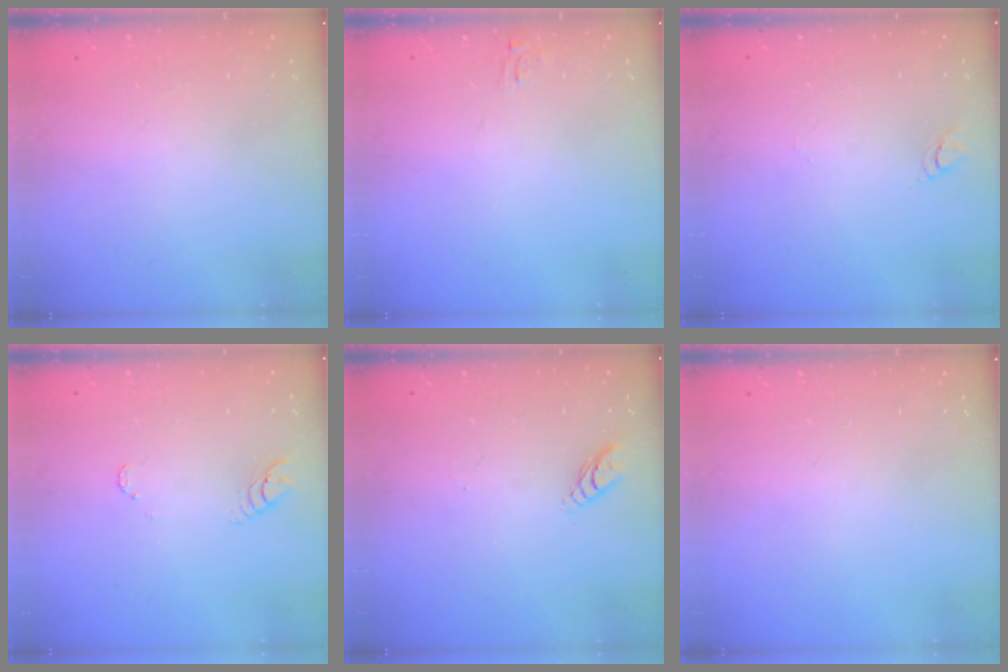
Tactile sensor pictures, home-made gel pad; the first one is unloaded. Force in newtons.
{"total": 3.3, "press": 3.3, "slide": 0.4}
{"total": 3.0, "press": 3.0, "slide": 0.3}
{"total": 3.5, "press": 3.5, "slide": 0.2}
{"total": 4.4, "press": 4.4, "slide": 0.6}
{"total": 0.0}